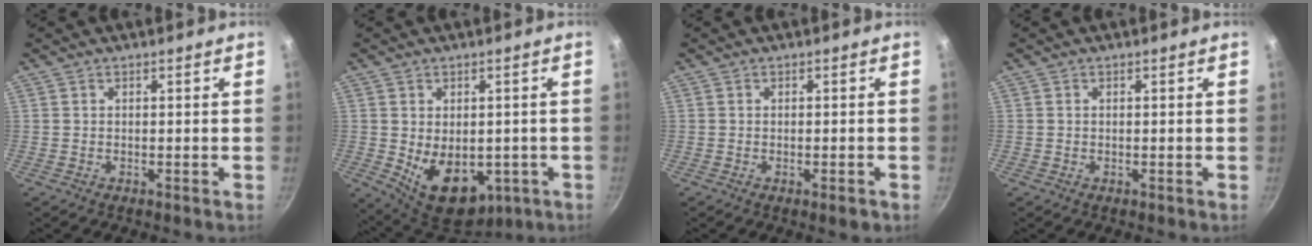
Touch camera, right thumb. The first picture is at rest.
{"total": 13.4, "force": [-2.6, 8.8, 9.8], "torque": [-0.112, -0.016, -0.011]}
{"total": 2.0, "force": [-0.9, 0.6, 1.7], "torque": [-0.033, -0.001, -0.015]}
{"total": 0.0}